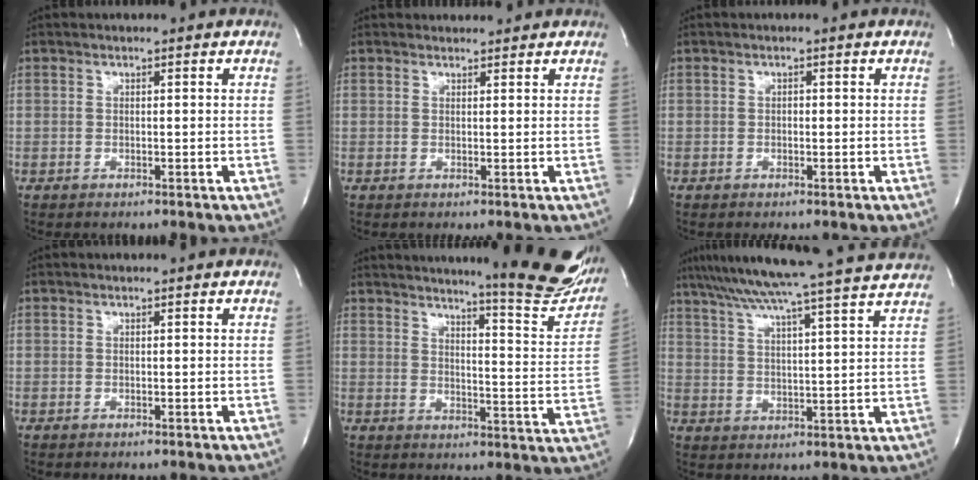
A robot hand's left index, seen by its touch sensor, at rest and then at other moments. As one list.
[{"total": 2.4, "force": [2.4, 0.5, -0.1], "torque": [-0.007, 0.012, 0.033]}, {"total": 0.0}, {"total": 0.0}, {"total": 20.3, "force": [17.8, 1.3, 9.8], "torque": [-0.126, -0.080, 0.209]}, {"total": 21.3, "force": [18.7, -1.4, 10.0], "torque": [-0.179, -0.005, 0.258]}]